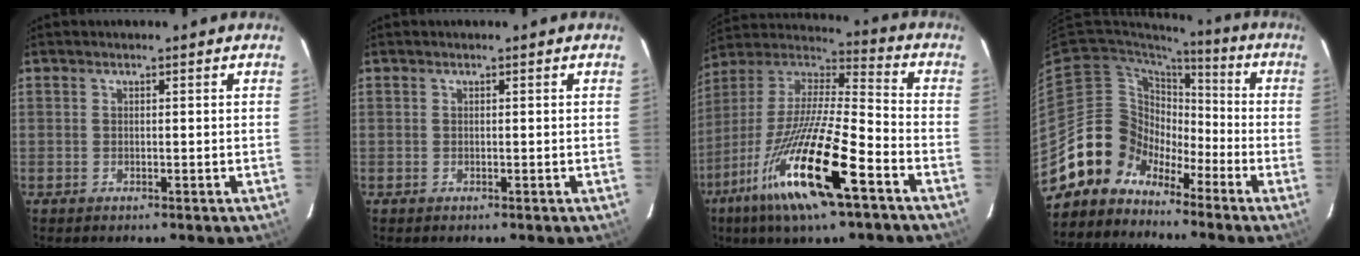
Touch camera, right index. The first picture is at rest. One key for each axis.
{"total": 0.0}
{"total": 23.2, "fx": -12.0, "fy": 4.0, "fz": 19.5, "tx": -0.372, "ty": -0.046, "tz": -0.234}
{"total": 10.9, "fx": -7.3, "fy": 8.0, "fz": 0.6, "tx": -0.022, "ty": 0.044, "tz": -0.148}